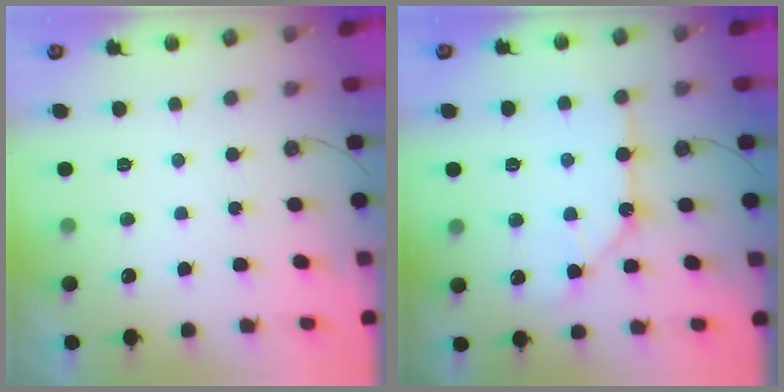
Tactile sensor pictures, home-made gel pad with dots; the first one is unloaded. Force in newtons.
{"total": 10.8, "press": 10.7, "slide": 1.3}